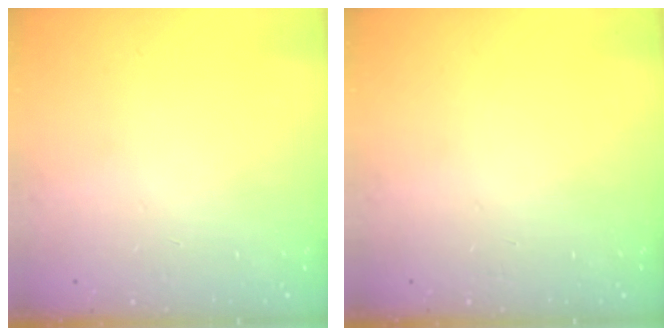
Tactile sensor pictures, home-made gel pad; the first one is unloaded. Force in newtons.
{"total": 0.0}